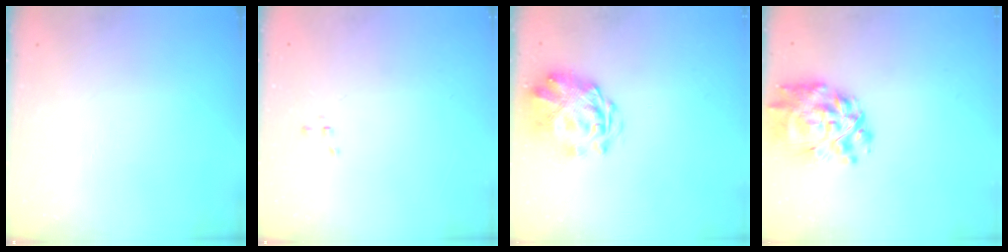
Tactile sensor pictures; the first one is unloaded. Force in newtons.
{"total": 0.0}
{"total": 3.2, "press": 2.8, "slide": 1.5}
{"total": 13.9, "press": 13.1, "slide": 4.7}